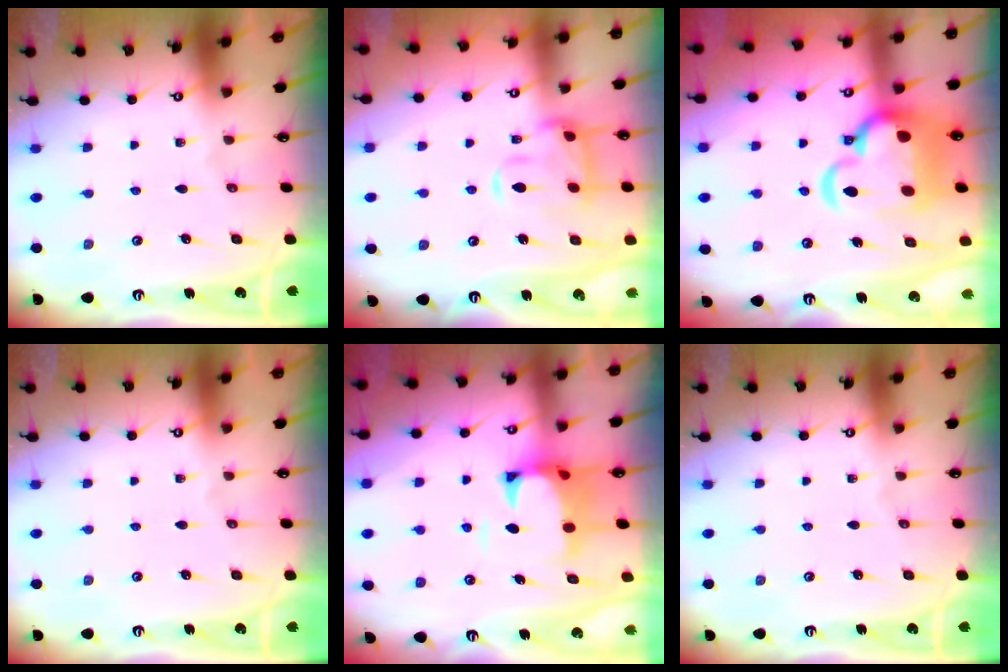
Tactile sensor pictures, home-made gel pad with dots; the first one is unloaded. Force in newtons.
{"total": 5.5, "press": 5.3, "slide": 1.4}
{"total": 11.8, "press": 11.6, "slide": 2.3}
{"total": 0.0}
{"total": 2.6, "press": 2.4, "slide": 1.1}
{"total": 0.0}